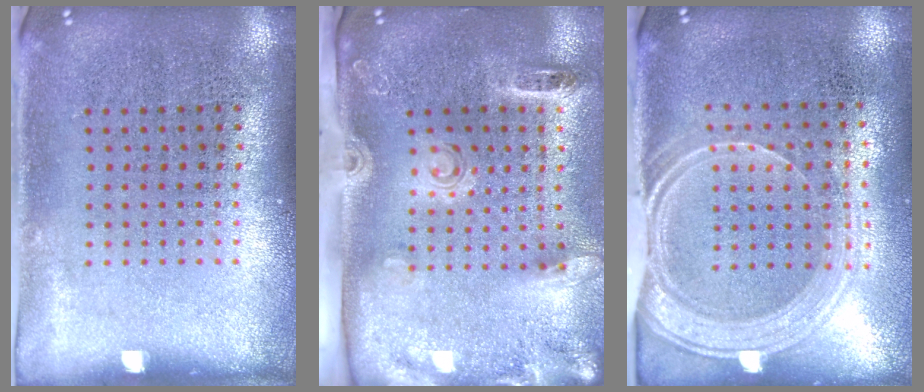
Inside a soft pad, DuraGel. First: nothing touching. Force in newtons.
{"total": 2.8, "press": 2.0, "slide": 2.0}
{"total": 1.8, "press": 1.5, "slide": 0.9}